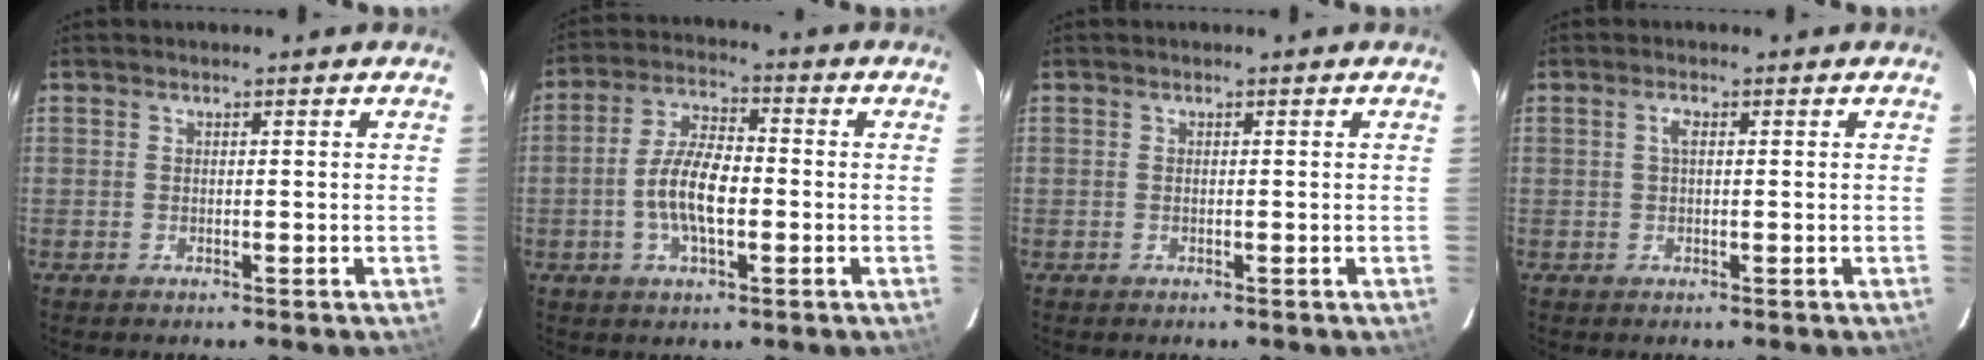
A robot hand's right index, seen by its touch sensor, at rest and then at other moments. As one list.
[{"total": 8.8, "force": [-1.8, 3.5, 7.9], "torque": [-0.157, 0.006, -0.033]}, {"total": 0.0}, {"total": 1.3, "force": [0.3, 0.5, 1.2], "torque": [-0.025, 0.003, 0.003]}]